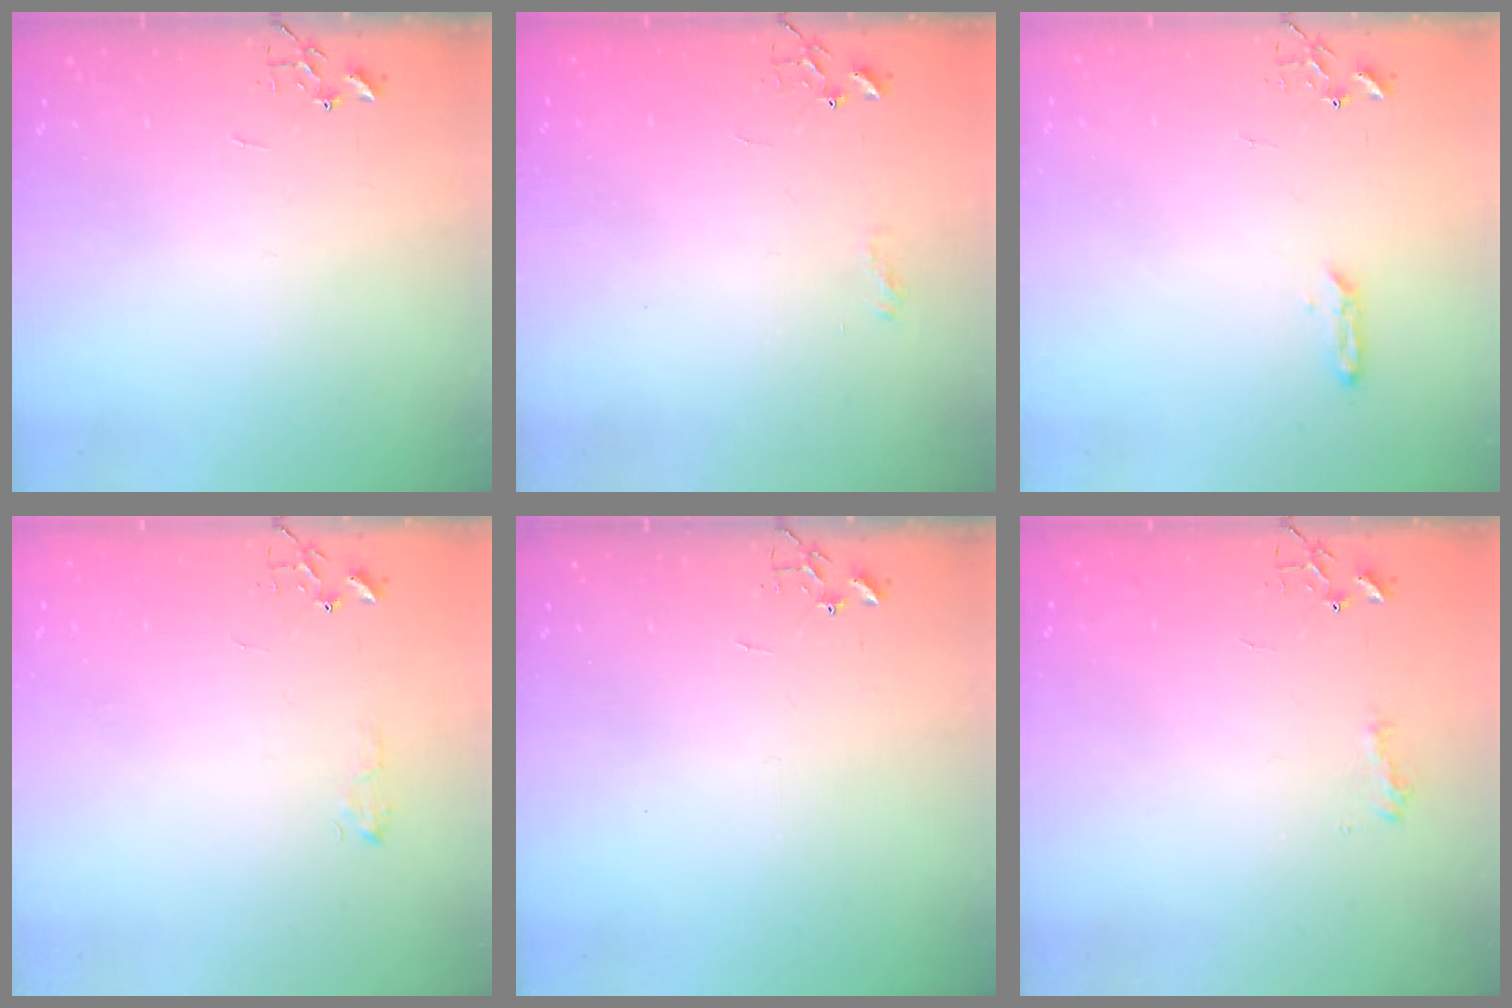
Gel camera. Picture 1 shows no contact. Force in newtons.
{"total": 5.9, "press": 5.9, "slide": 0.8}
{"total": 4.1, "press": 4.0, "slide": 0.6}
{"total": 5.5, "press": 5.4, "slide": 0.8}
{"total": 0.0}
{"total": 7.8, "press": 7.8, "slide": 0.3}